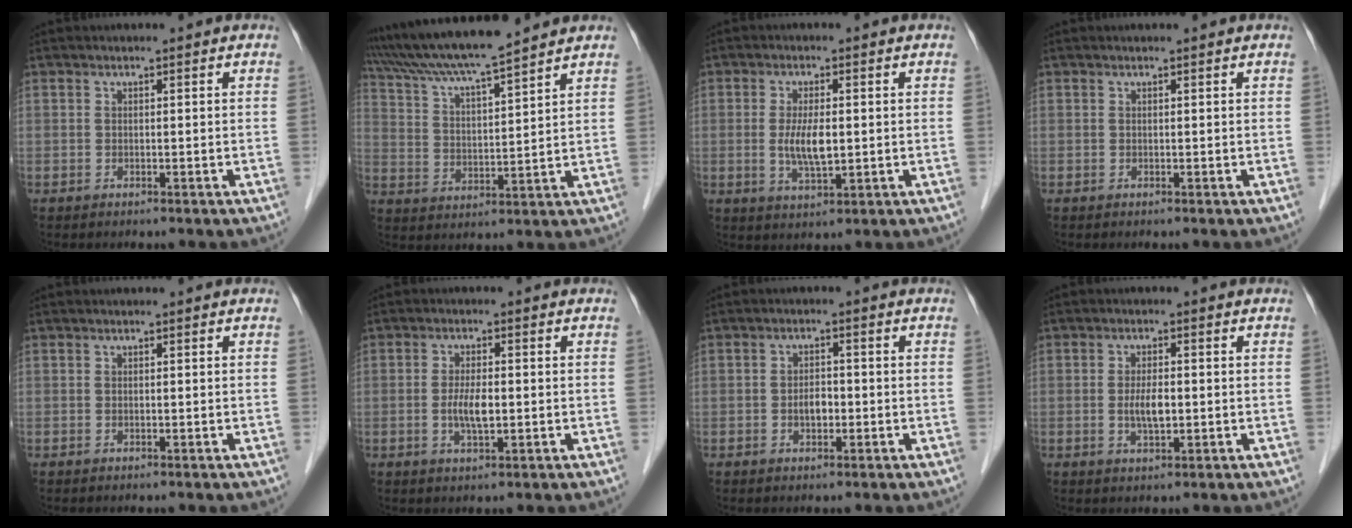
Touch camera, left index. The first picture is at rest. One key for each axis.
{"total": 13.6, "fx": 12.2, "fy": -0.5, "fz": 6.0, "tx": -0.119, "ty": 0.019, "tz": 0.213}
{"total": 5.1, "fx": -0.1, "fy": 1.5, "fz": 4.9, "tx": -0.100, "ty": -0.010, "tz": 0.001}
{"total": 0.7, "fx": 0.6, "fy": 0.0, "fz": 0.2, "tx": -0.006, "ty": 0.006, "tz": 0.010}
{"total": 0.0}
{"total": 3.9, "fx": -0.6, "fy": 1.1, "fz": 3.7, "tx": -0.076, "ty": -0.003, "tz": -0.010}
{"total": 2.6, "fx": -0.7, "fy": 1.5, "fz": 2.0, "tx": -0.033, "ty": 0.004, "tz": -0.011}
{"total": 3.6, "fx": -0.4, "fy": 1.2, "fz": 3.3, "tx": -0.066, "ty": -0.003, "tz": -0.007}